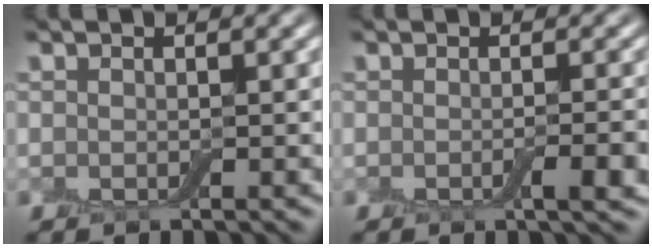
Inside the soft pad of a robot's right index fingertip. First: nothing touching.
{"total": 2.2, "force": [-0.9, 0.4, 1.9], "torque": [-0.029, -0.007, -0.014]}